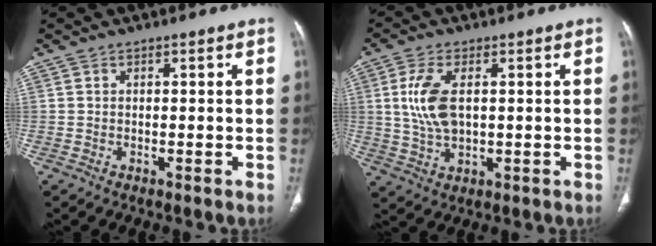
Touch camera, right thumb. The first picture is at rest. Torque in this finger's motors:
{"motor_torque": [-0.66, 0.98, 0.66, 0.65, 0.06]}